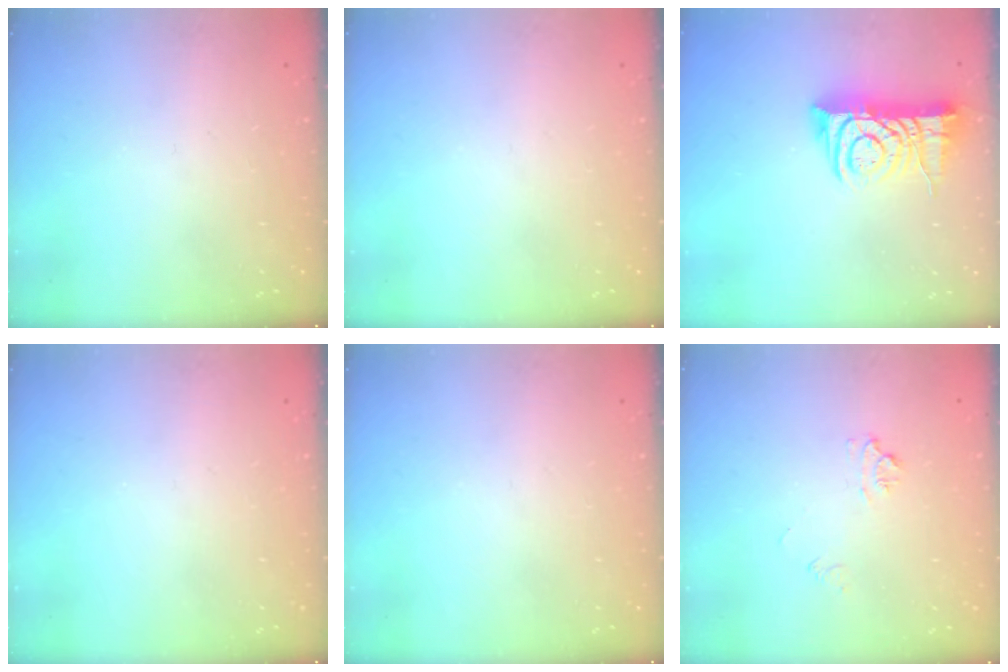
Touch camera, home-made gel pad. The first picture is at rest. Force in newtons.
{"total": 0.0}
{"total": 11.5, "press": 11.4, "slide": 1.1}
{"total": 0.0}
{"total": 0.0}
{"total": 4.6, "press": 4.5, "slide": 0.6}